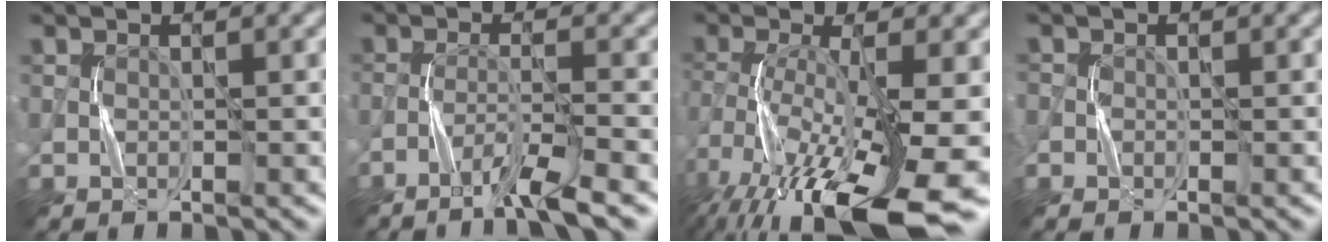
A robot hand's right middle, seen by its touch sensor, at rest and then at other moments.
{"total": 3.9, "force": [-2.7, 0.0, 2.8], "torque": [-0.046, 0.005, -0.060]}
{"total": 14.6, "force": [-8.4, 4.5, 11.0], "torque": [-0.227, -0.029, -0.128]}
{"total": 1.4, "force": [-0.3, 1.3, 0.4], "torque": [-0.001, -0.004, -0.009]}